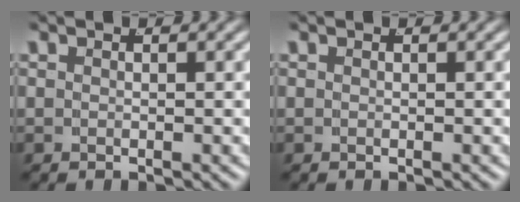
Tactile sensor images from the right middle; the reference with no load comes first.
{"total": 0.0}